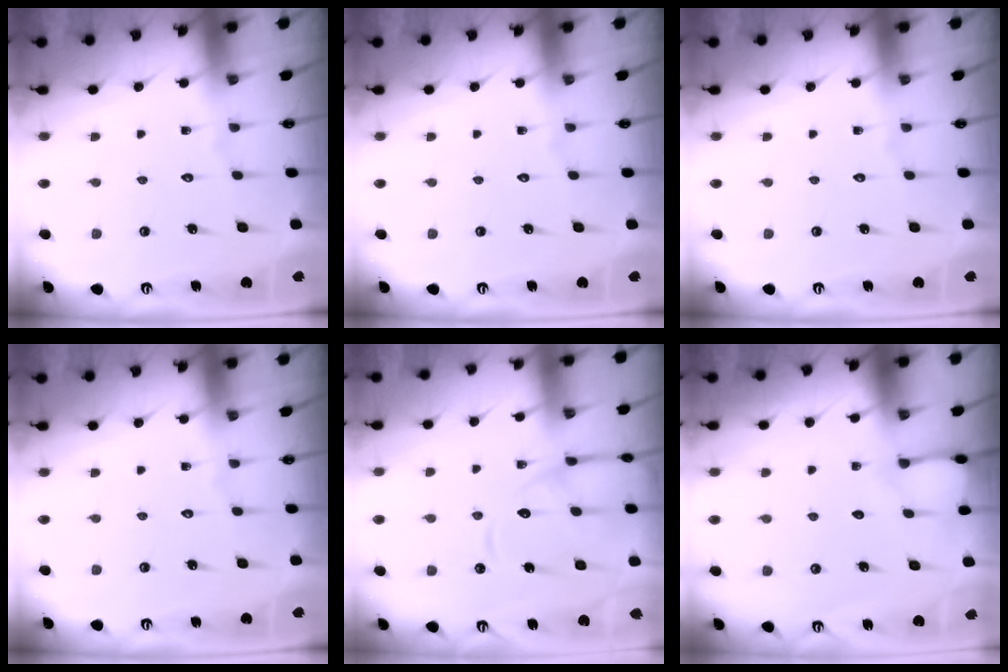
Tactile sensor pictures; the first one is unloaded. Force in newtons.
{"total": 0.0}
{"total": 0.0}
{"total": 0.0}
{"total": 12.3, "press": 12.2, "slide": 1.3}
{"total": 4.3, "press": 4.3, "slide": 0.4}